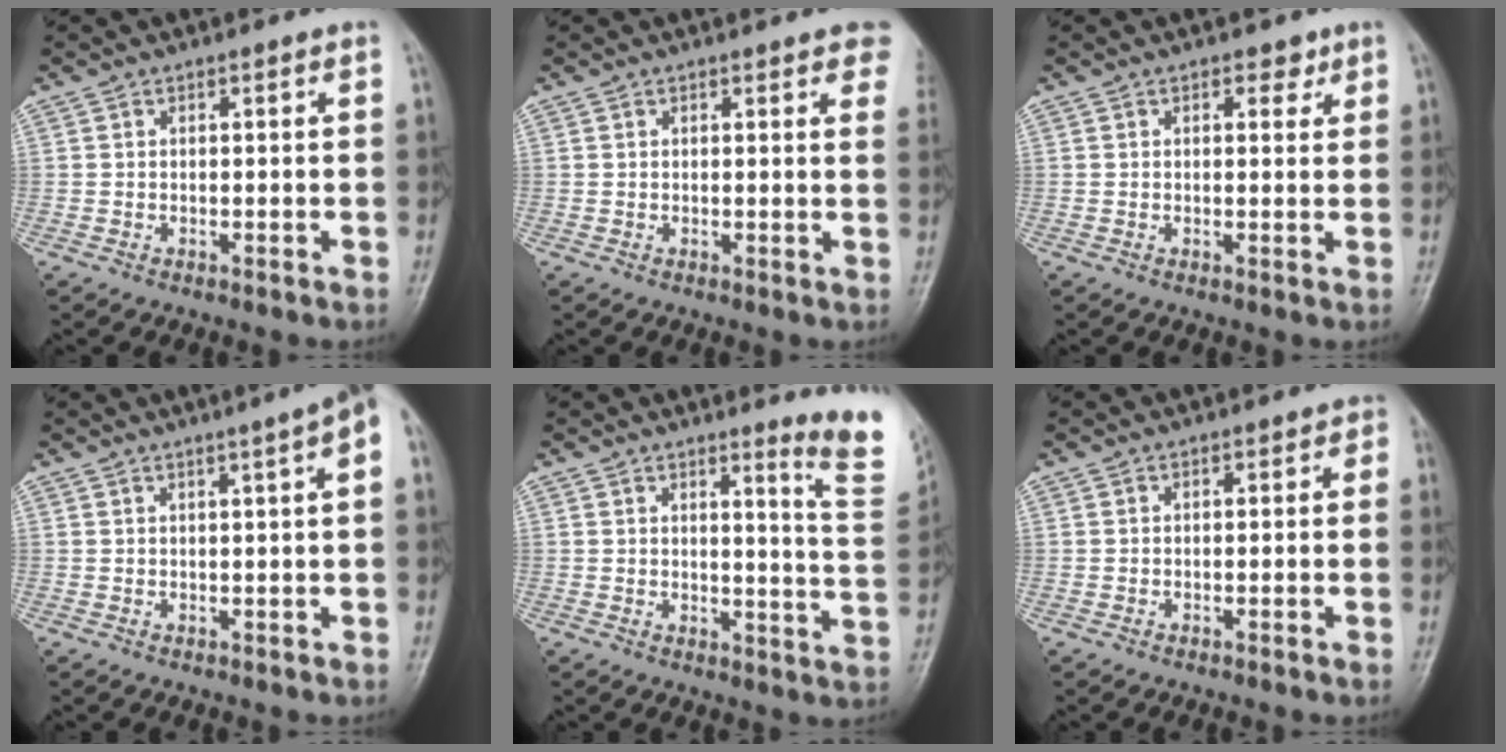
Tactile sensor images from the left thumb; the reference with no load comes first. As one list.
[{"total": 6.9, "force": [4.7, 2.1, 4.5], "torque": [-0.030, -0.009, 0.045]}, {"total": 2.2, "force": [1.3, 1.4, 1.1], "torque": [0.005, -0.004, 0.015]}, {"total": 4.9, "force": [1.8, 0.1, 4.6], "torque": [-0.056, 0.013, 0.021]}, {"total": 9.2, "force": [6.8, -0.1, 6.2], "torque": [-0.061, -0.070, 0.068]}, {"total": 1.0, "force": [-0.3, 0.8, 0.5], "torque": [0.010, 0.006, -0.013]}]